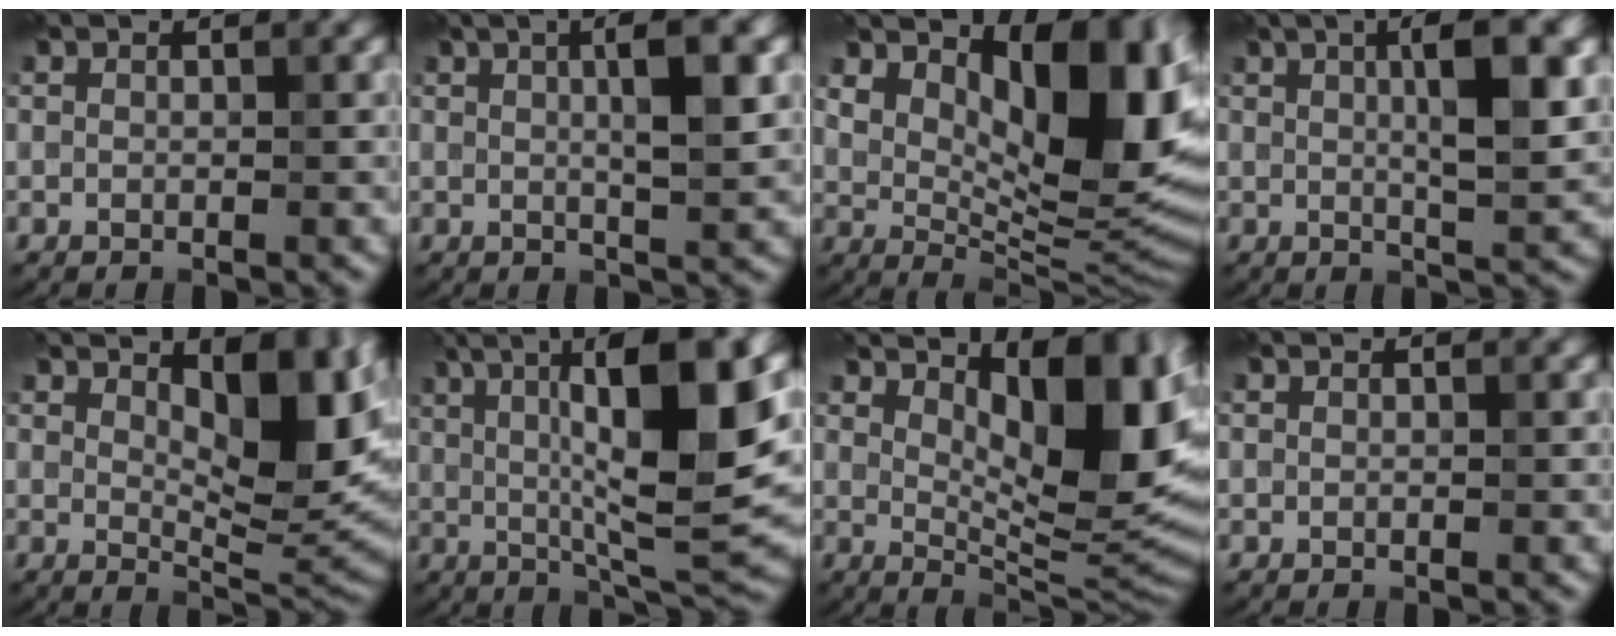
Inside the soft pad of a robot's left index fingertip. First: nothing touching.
{"total": 5.9, "force": [1.4, 1.4, 5.6], "torque": [-0.079, 0.012, 0.020]}
{"total": 13.2, "force": [4.2, 6.4, 10.7], "torque": [-0.136, -0.009, 0.080]}
{"total": 7.7, "force": [1.8, 1.8, 7.2], "torque": [-0.101, 0.010, 0.026]}
{"total": 9.0, "force": [2.9, 3.6, 7.7], "torque": [-0.109, -0.007, 0.049]}
{"total": 14.3, "force": [3.4, 3.5, 13.4], "torque": [-0.200, 0.014, 0.053]}
{"total": 12.0, "force": [4.0, 4.7, 10.3], "torque": [-0.132, 0.000, 0.067]}
{"total": 0.0}